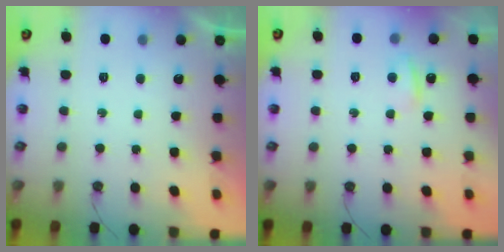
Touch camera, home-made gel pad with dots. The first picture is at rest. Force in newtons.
{"total": 4.1, "press": 4.1, "slide": 0.6}